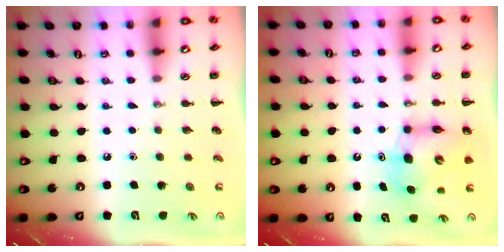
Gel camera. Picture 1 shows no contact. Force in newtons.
{"total": 8.9, "press": 8.7, "slide": 1.9}